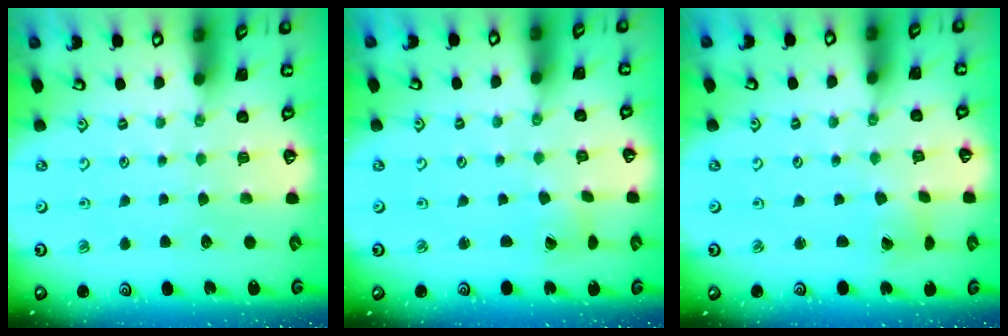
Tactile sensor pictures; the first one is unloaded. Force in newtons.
{"total": 3.5, "press": 3.4, "slide": 0.3}
{"total": 2.0, "press": 2.0, "slide": 0.3}